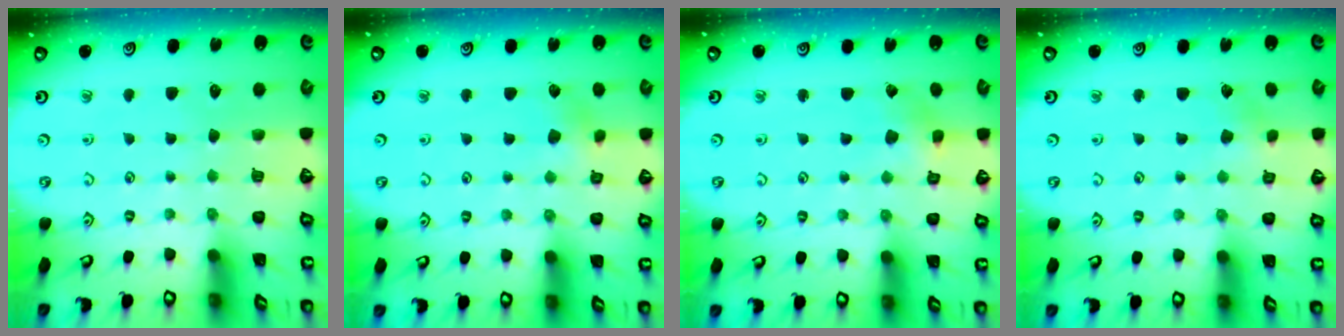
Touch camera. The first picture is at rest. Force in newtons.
{"total": 3.4, "press": 3.3, "slide": 0.4}
{"total": 2.1, "press": 2.1, "slide": 0.3}
{"total": 2.7, "press": 2.7, "slide": 0.2}